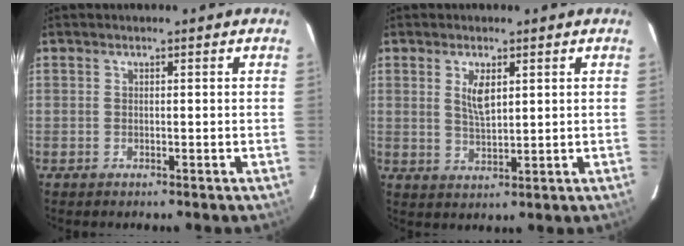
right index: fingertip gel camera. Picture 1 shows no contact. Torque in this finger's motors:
{"motor_torque": [0.69, 0.20, 0.28, 0.07]}